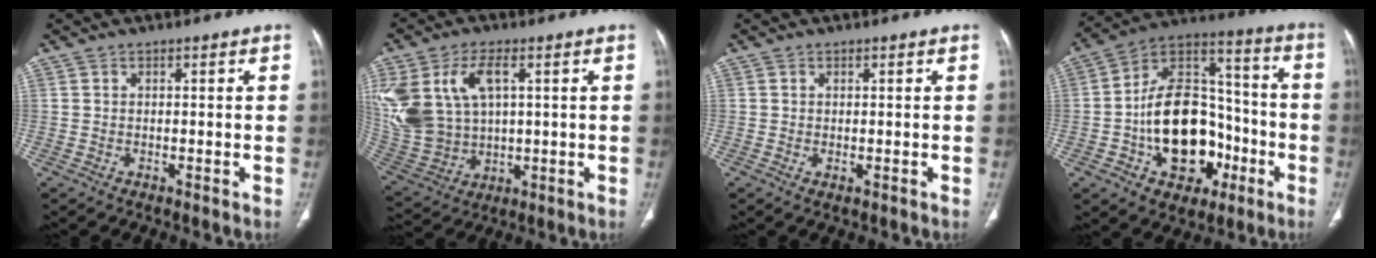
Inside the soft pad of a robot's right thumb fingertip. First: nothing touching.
{"total": 17.2, "force": [4.8, 10.7, 12.6], "torque": [-0.286, -0.003, 0.111]}
{"total": 0.9, "force": [-0.2, 0.4, 0.8], "torque": [-0.016, -0.004, -0.001]}
{"total": 21.7, "force": [-5.8, 14.8, 14.8], "torque": [-0.198, 0.057, -0.084]}